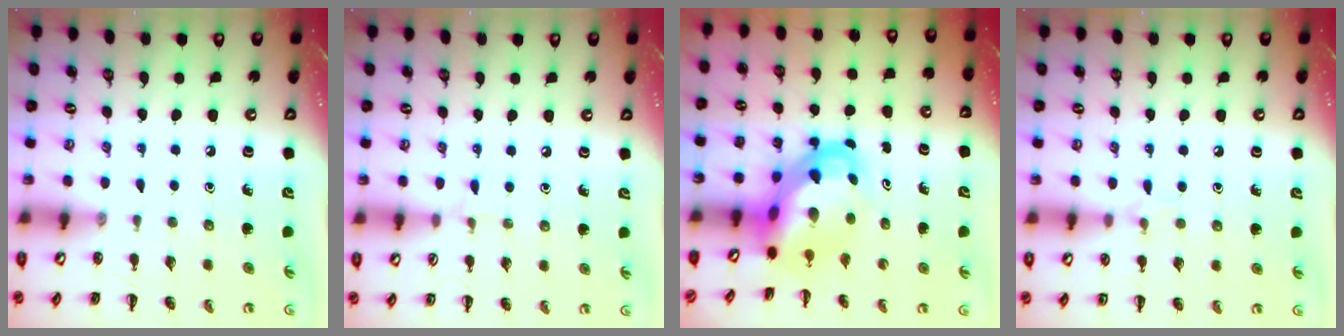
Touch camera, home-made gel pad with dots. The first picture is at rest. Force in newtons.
{"total": 3.9, "press": 3.6, "slide": 1.4}
{"total": 6.2, "press": 6.0, "slide": 1.6}
{"total": 4.3, "press": 4.1, "slide": 1.4}